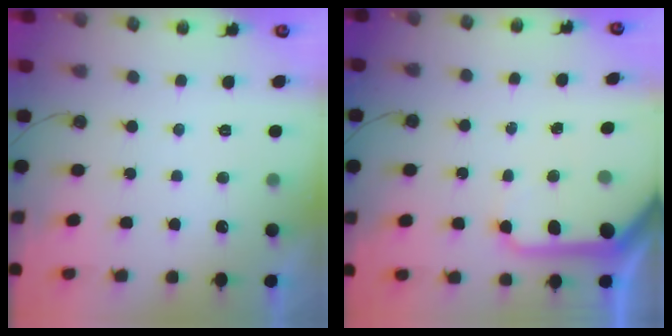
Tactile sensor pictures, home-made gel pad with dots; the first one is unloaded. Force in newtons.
{"total": 12.7, "press": 12.7, "slide": 1.4}